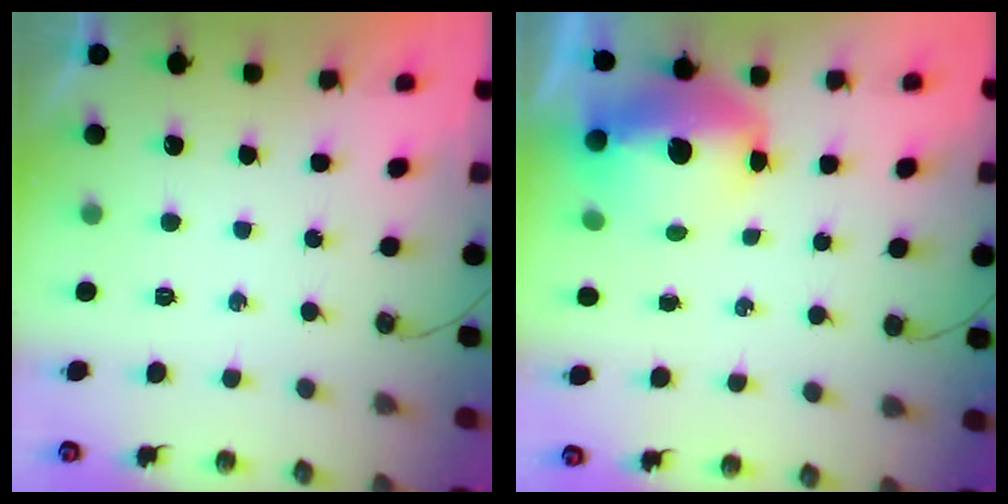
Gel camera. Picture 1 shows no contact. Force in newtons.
{"total": 12.0, "press": 11.9, "slide": 1.1}